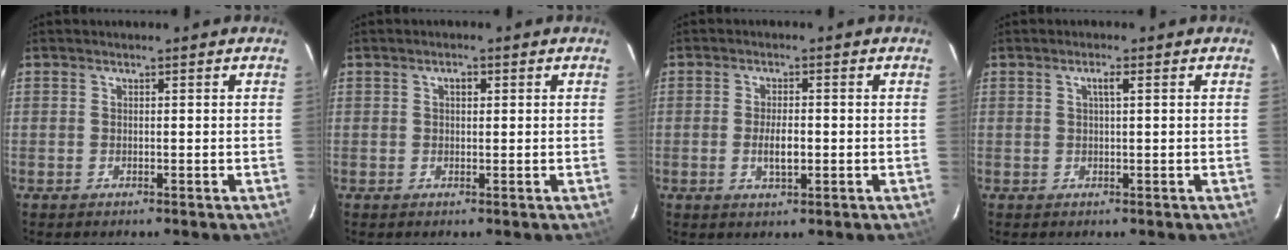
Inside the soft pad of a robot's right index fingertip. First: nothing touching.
{"total": 1.4, "force": [0.4, 0.9, 1.0], "torque": [-0.015, 0.008, 0.006]}
{"total": 3.9, "force": [-0.8, 1.4, 3.6], "torque": [-0.069, -0.003, -0.011]}
{"total": 1.5, "force": [0.5, 0.0, 1.5], "torque": [-0.027, 0.005, 0.009]}